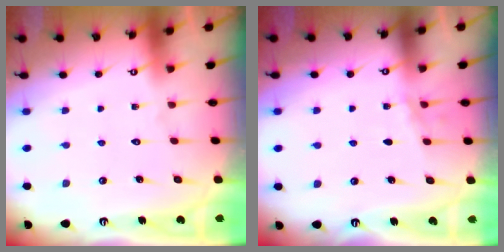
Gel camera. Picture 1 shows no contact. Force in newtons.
{"total": 2.9, "press": 2.7, "slide": 1.1}